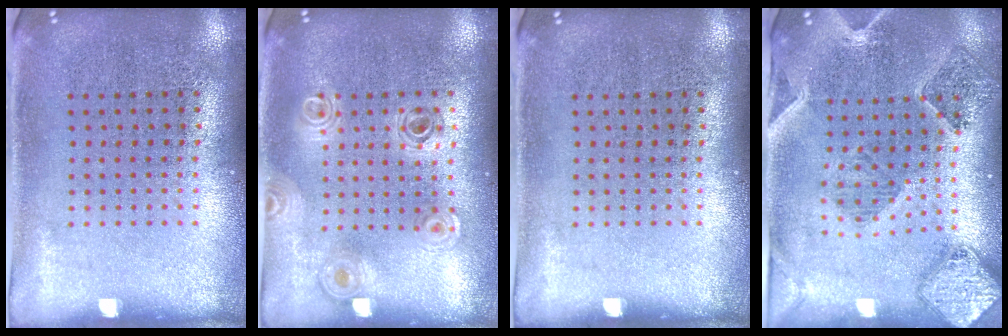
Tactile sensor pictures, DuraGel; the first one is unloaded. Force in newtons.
{"total": 0.8, "press": 0.8, "slide": 0.1}
{"total": 0.0}
{"total": 1.6, "press": 1.5, "slide": 0.3}